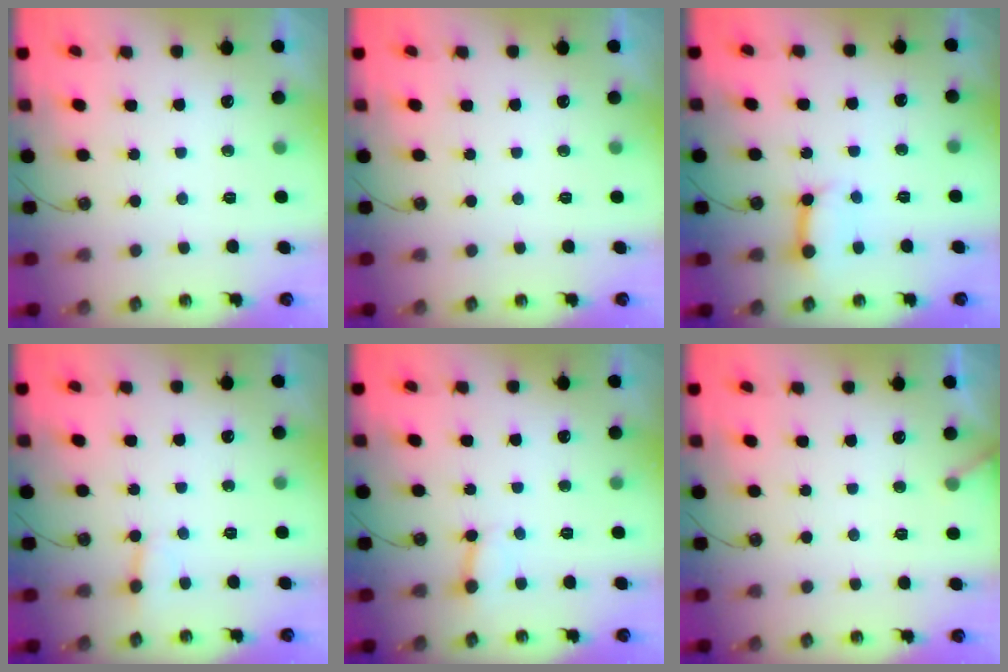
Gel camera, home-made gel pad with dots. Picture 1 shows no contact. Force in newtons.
{"total": 0.0}
{"total": 8.5, "press": 8.5, "slide": 0.9}
{"total": 3.4, "press": 3.3, "slide": 0.8}
{"total": 2.6, "press": 2.6, "slide": 0.1}
{"total": 4.0, "press": 4.0, "slide": 0.3}